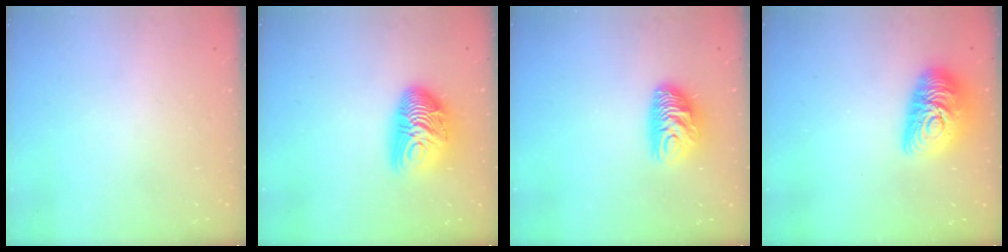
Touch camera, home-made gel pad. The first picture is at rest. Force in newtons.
{"total": 12.5, "press": 12.5, "slide": 0.9}
{"total": 10.5, "press": 10.4, "slide": 1.0}
{"total": 13.8, "press": 13.8, "slide": 1.3}